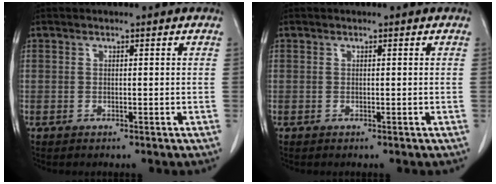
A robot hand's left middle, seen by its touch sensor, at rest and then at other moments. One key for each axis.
{"total": 0.0}